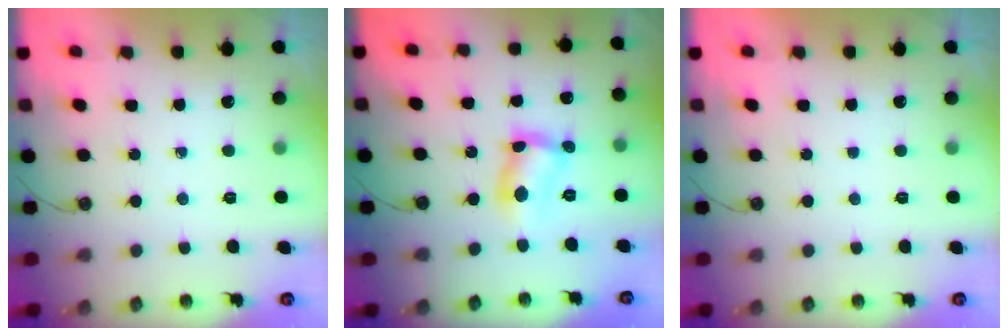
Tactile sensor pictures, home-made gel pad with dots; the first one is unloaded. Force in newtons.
{"total": 8.9, "press": 8.9, "slide": 0.4}
{"total": 0.0}